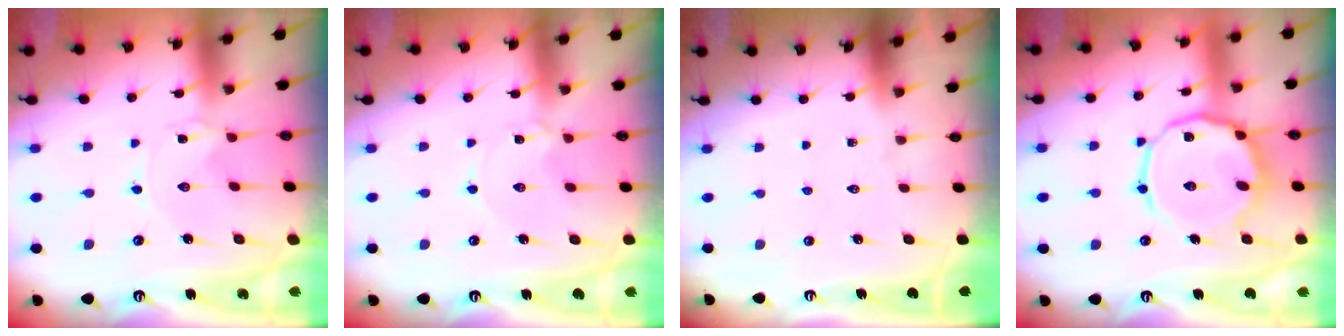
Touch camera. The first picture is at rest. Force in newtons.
{"total": 2.3, "press": 2.3, "slide": 0.4}
{"total": 0.0}
{"total": 14.6, "press": 14.6, "slide": 1.1}